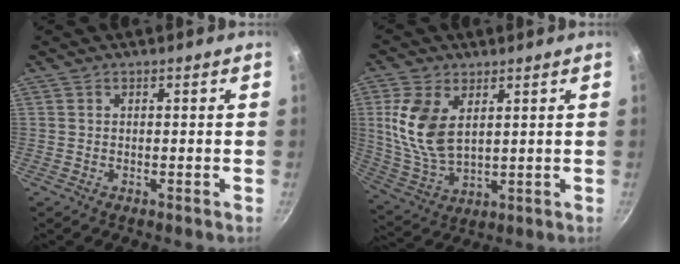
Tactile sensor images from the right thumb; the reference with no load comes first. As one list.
[{"total": 12.1, "force": [3.4, 7.0, 9.3], "torque": [-0.186, -0.018, 0.077]}]